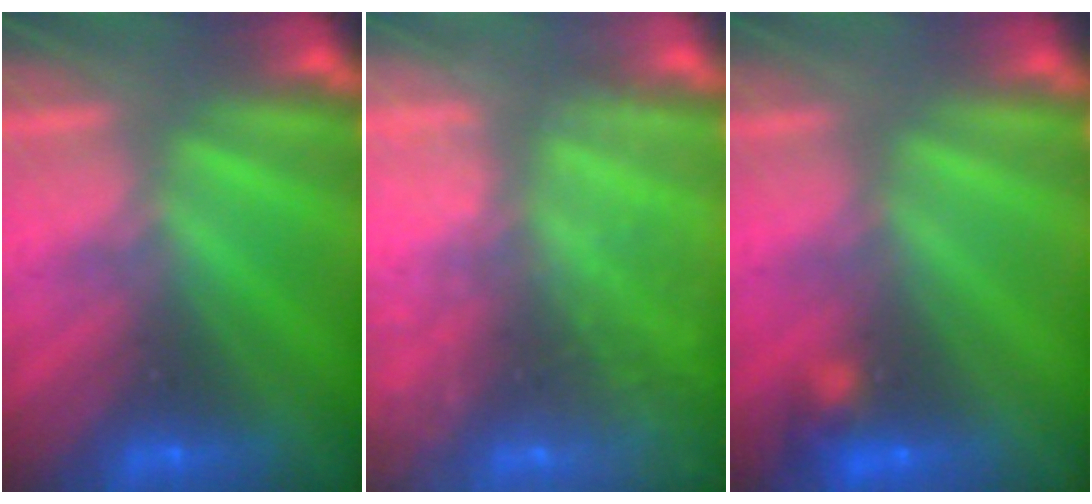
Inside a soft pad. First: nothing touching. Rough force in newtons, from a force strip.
{"total": 6.5}
{"total": 3.2}